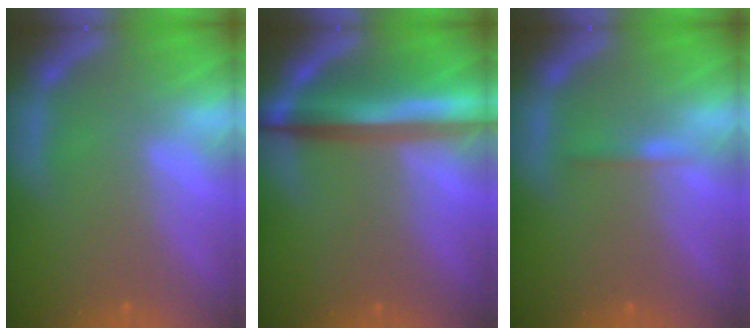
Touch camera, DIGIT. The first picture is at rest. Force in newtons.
{"total": 8.1}
{"total": 0.9}